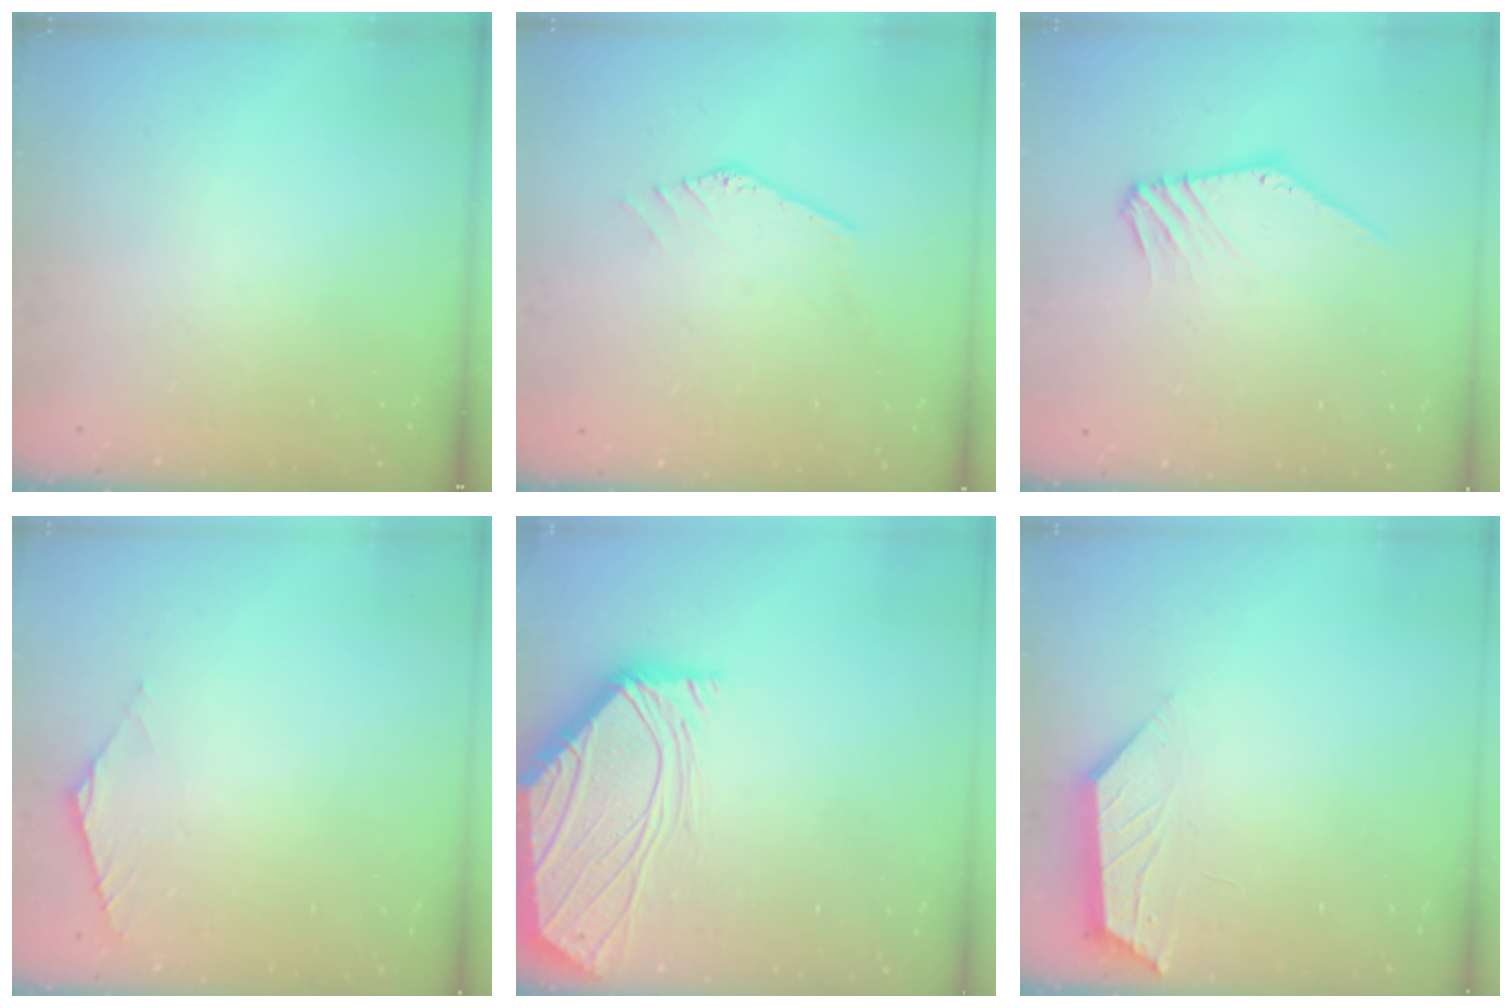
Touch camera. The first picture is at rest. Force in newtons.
{"total": 0.5, "press": 0.4, "slide": 0.3}
{"total": 3.7, "press": 3.7, "slide": 0.2}
{"total": 2.1, "press": 2.1, "slide": 0.6}
{"total": 1.3, "press": 1.2, "slide": 0.4}
{"total": 2.0, "press": 2.0, "slide": 0.4}